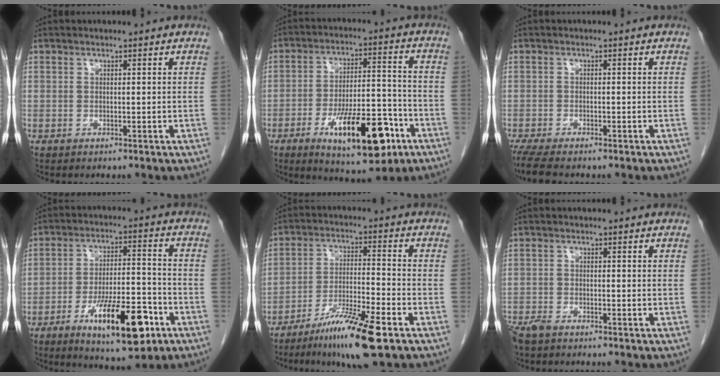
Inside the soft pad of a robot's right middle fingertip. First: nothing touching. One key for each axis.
{"total": 15.3, "fx": -7.3, "fy": 4.6, "fz": 12.6, "tx": -0.198, "ty": 0.003, "tz": -0.106}
{"total": 5.6, "fx": -4.5, "fy": 1.1, "fz": 3.1, "tx": -0.059, "ty": -0.016, "tz": -0.073}
{"total": 13.9, "fx": -6.8, "fy": 3.5, "fz": 11.5, "tx": -0.189, "ty": -0.002, "tz": -0.103}
{"total": 11.3, "fx": -7.3, "fy": 0.3, "fz": 8.7, "tx": -0.161, "ty": -0.029, "tz": -0.128}
{"total": 4.0, "fx": -3.4, "fy": 1.0, "fz": 1.9, "tx": -0.035, "ty": -0.009, "tz": -0.058}